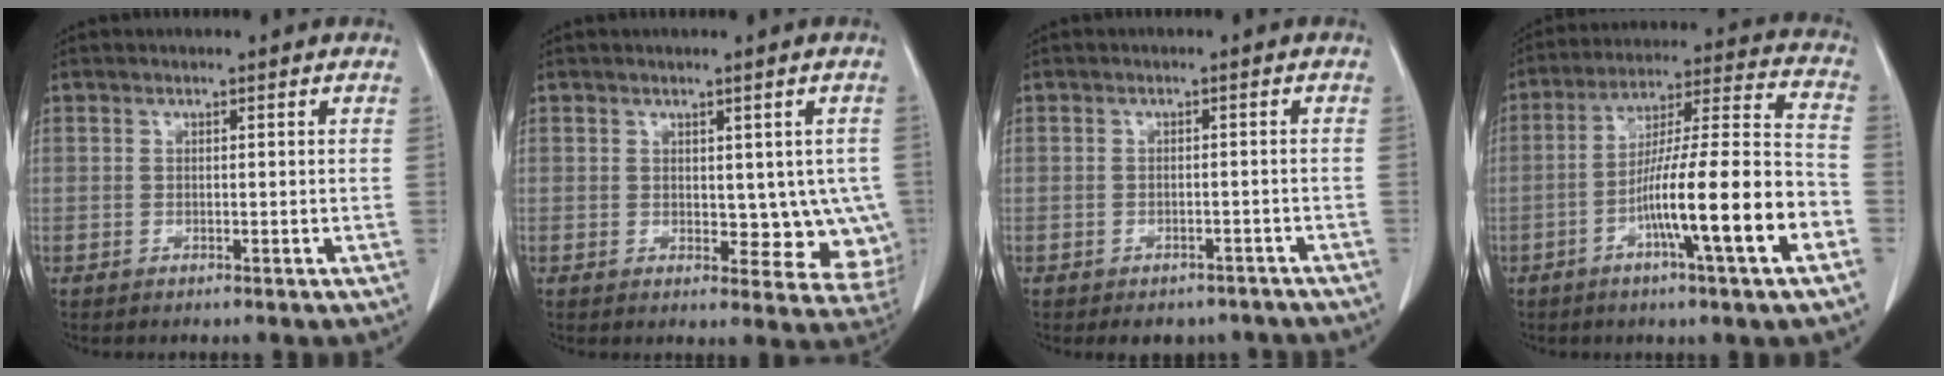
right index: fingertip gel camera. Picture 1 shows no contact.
{"total": 7.5, "force": [0.3, 4.6, 5.9], "torque": [-0.040, -0.002, 0.012]}
{"total": 5.7, "force": [-4.8, 3.0, 0.9], "torque": [0.002, 0.010, -0.055]}
{"total": 17.0, "force": [-6.4, 0.3, 15.8], "torque": [-0.264, 0.003, -0.105]}